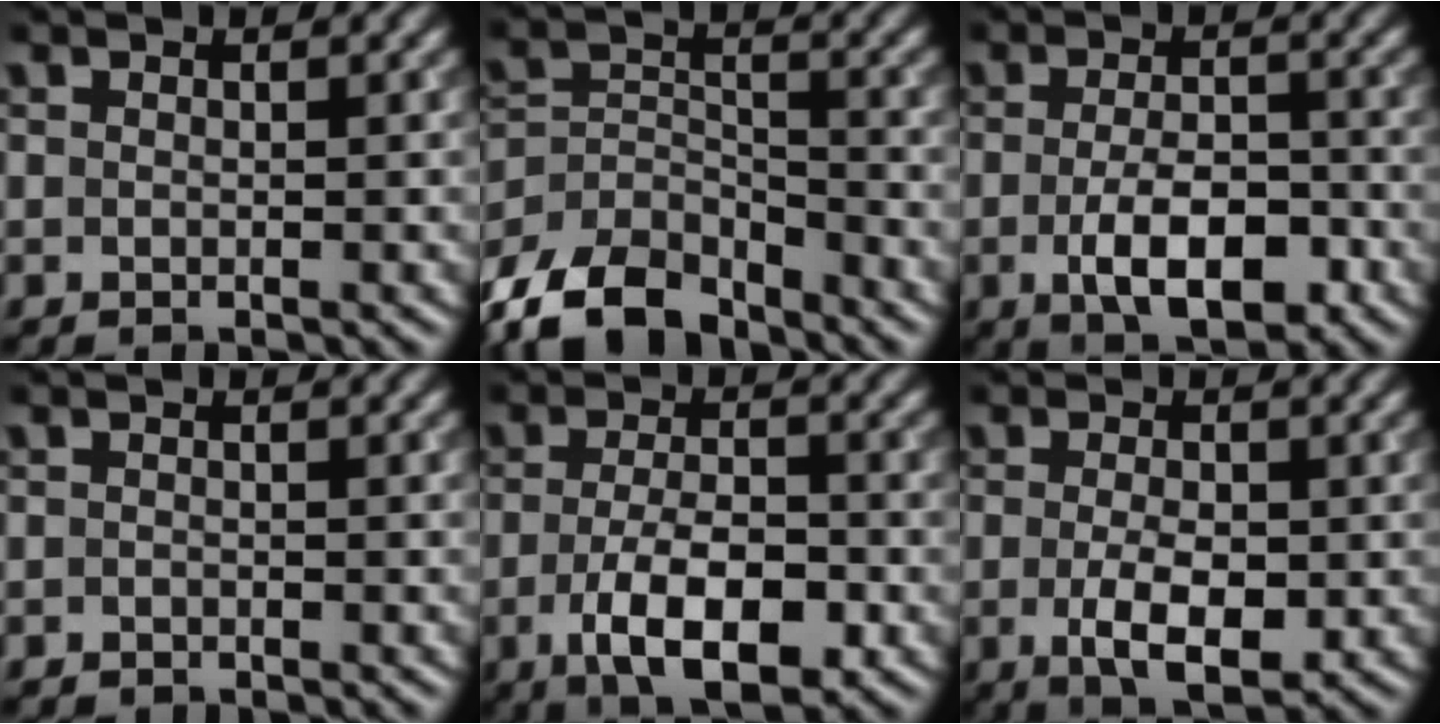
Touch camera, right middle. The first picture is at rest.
{"total": 10.4, "force": [-8.8, 4.3, 3.6], "torque": [-0.060, -0.010, -0.150]}
{"total": 5.8, "force": [-2.1, 2.5, 4.8], "torque": [-0.086, -0.006, -0.034]}
{"total": 0.6, "force": [-0.5, 0.2, 0.0], "torque": [0.003, -0.004, -0.010]}
{"total": 6.7, "force": [-2.6, 2.6, 5.6], "torque": [-0.103, -0.007, -0.043]}
{"total": 4.5, "force": [-1.0, 2.1, 3.9], "torque": [-0.075, -0.008, -0.014]}